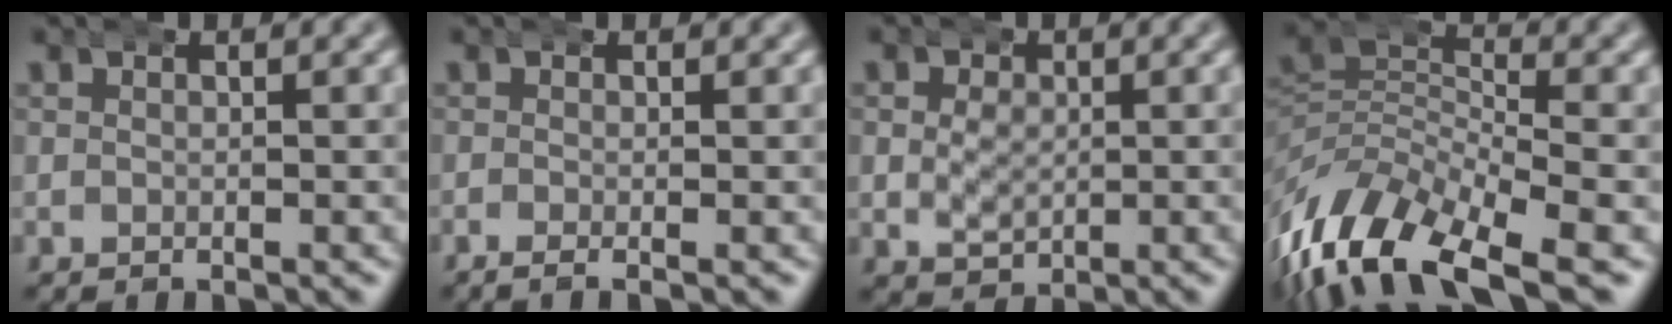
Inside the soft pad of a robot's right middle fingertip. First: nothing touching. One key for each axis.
{"total": 1.1, "fx": -0.8, "fy": 0.1, "fz": 0.8, "tx": -0.019, "ty": -0.005, "tz": -0.014}
{"total": 2.6, "fx": 0.0, "fy": 2.1, "fz": 1.6, "tx": -0.024, "ty": -0.013, "tz": 0.014}
{"total": 11.2, "fx": -4.9, "fy": 6.8, "fz": 7.4, "tx": -0.171, "ty": -0.046, "tz": -0.061}